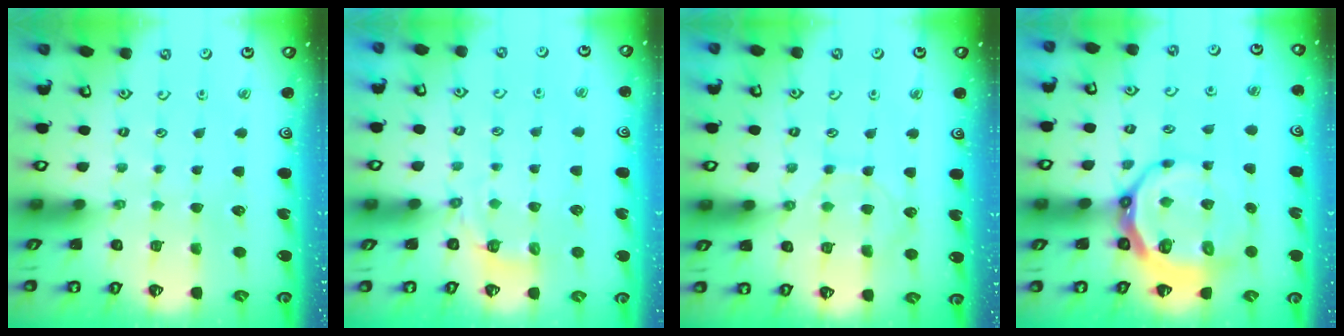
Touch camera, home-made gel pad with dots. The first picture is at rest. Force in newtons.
{"total": 2.9, "press": 2.0, "slide": 2.1}
{"total": 6.2, "press": 6.1, "slide": 0.7}
{"total": 11.4, "press": 10.8, "slide": 3.7}